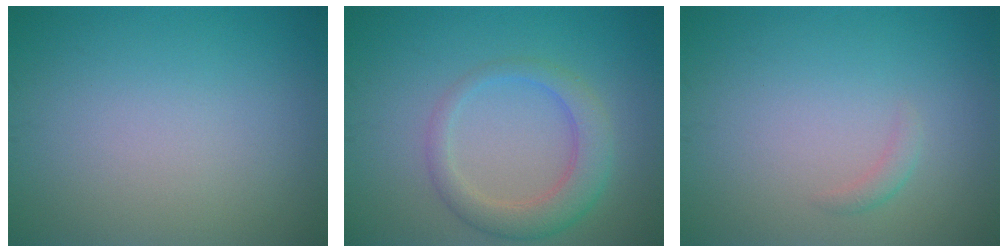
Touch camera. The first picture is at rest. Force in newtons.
{"total": 3.8, "press": 3.8, "slide": 0.1}
{"total": 0.9, "press": 0.9, "slide": 0.0}